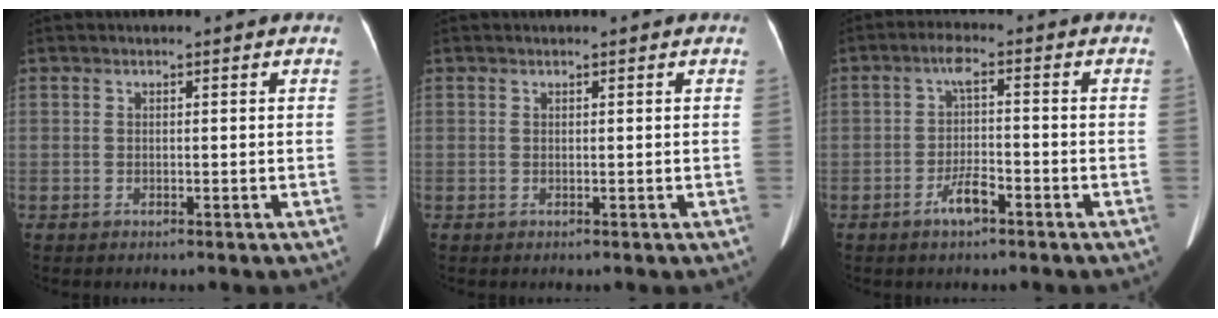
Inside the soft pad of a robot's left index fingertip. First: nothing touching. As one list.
[{"total": 0.0}, {"total": 4.6, "force": [-2.6, 1.0, 3.7], "torque": [-0.075, 0.000, -0.048]}]